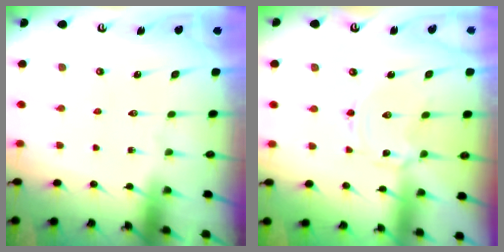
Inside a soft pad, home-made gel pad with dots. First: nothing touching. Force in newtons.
{"total": 1.6, "press": 1.6, "slide": 0.3}